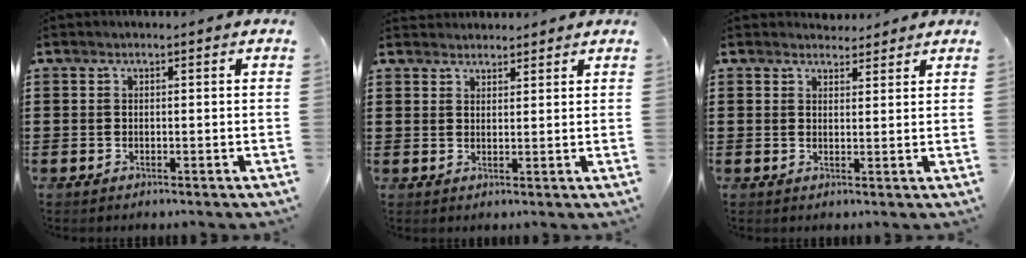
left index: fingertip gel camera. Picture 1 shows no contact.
{"total": 2.2, "force": [2.1, 0.5, -0.2], "torque": [-0.001, 0.000, 0.042]}
{"total": 2.5, "force": [2.3, 0.8, 0.0], "torque": [0.001, -0.005, 0.042]}